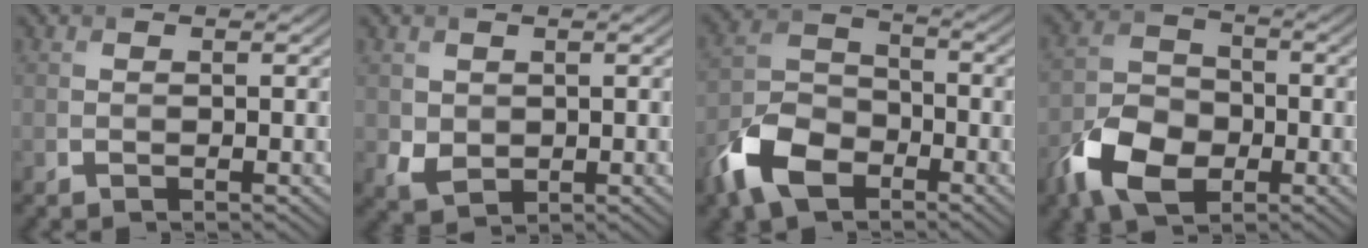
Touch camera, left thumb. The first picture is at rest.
{"total": 2.7, "force": [0.7, 2.3, 1.3], "torque": [-0.036, -0.007, 0.018]}
{"total": 9.6, "force": [-5.6, 5.6, 5.5], "torque": [-0.127, -0.006, -0.126]}
{"total": 9.1, "force": [-4.4, 5.8, 5.5], "torque": [-0.122, -0.009, -0.096]}